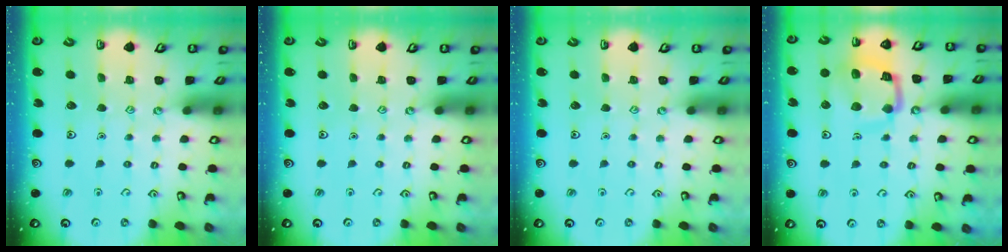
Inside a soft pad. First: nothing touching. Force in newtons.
{"total": 0.0}
{"total": 0.0}
{"total": 15.5, "press": 15.4, "slide": 1.6}